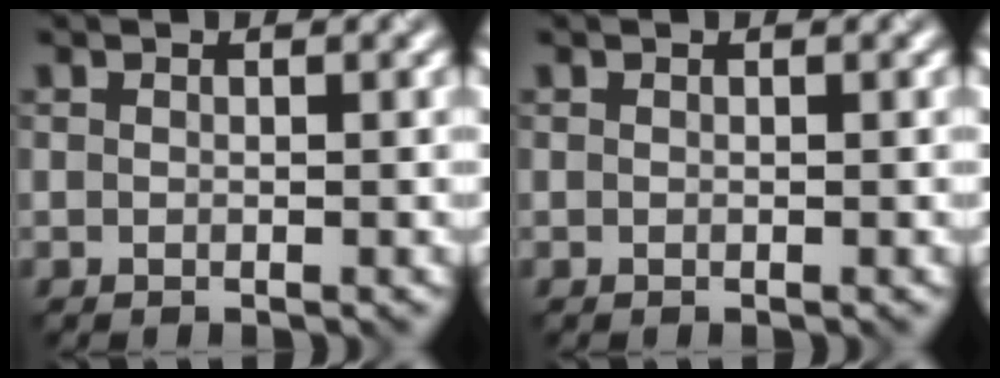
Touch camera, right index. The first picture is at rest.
{"total": 0.0}